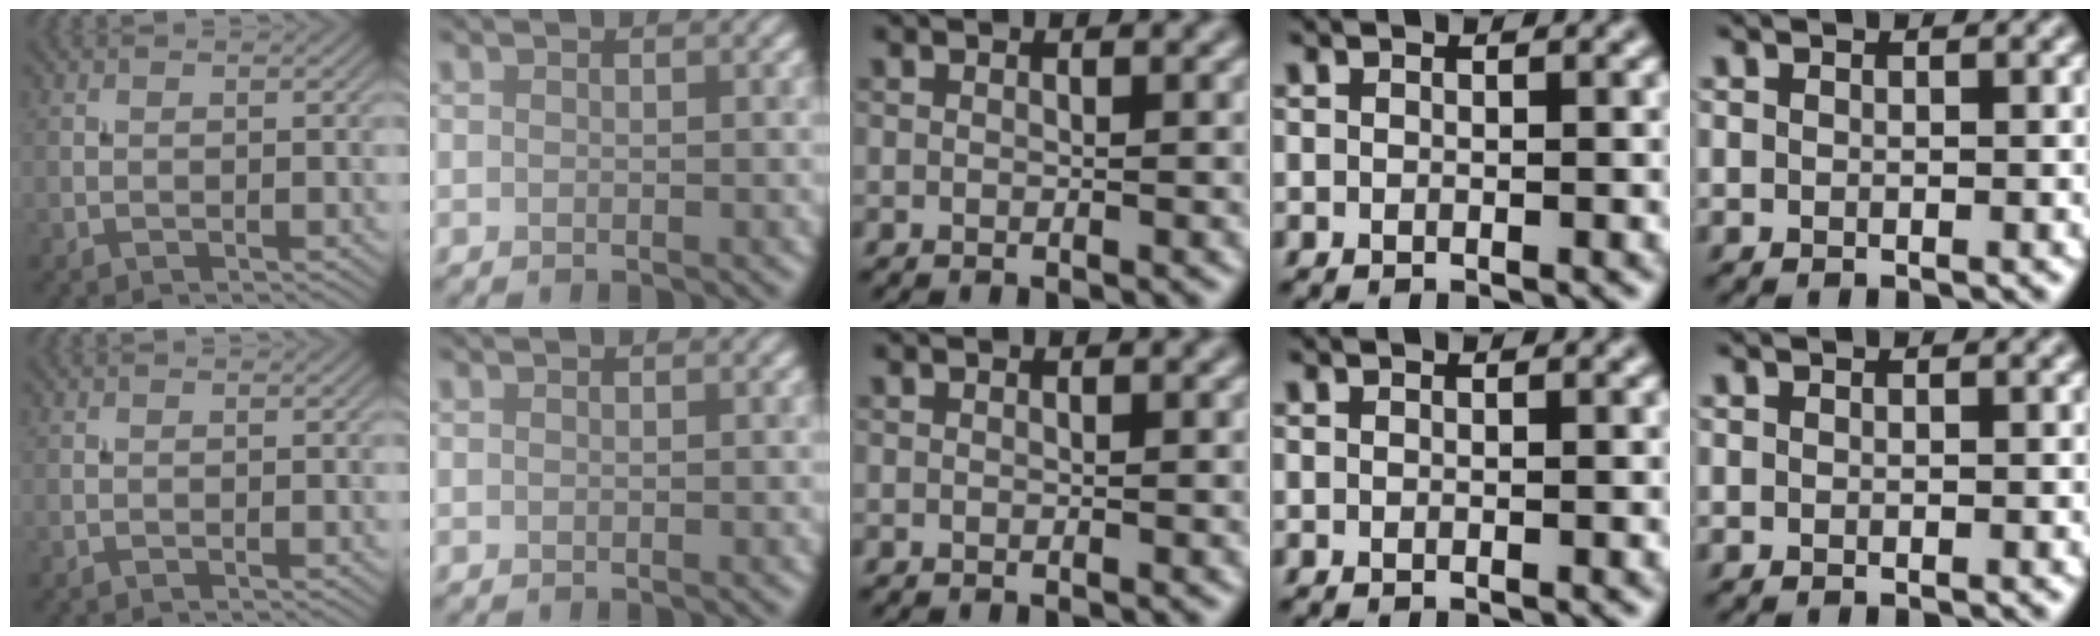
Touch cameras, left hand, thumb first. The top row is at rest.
{}